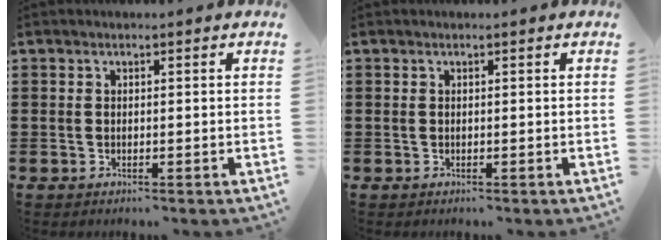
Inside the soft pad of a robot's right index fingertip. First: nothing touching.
{"total": 0.0}